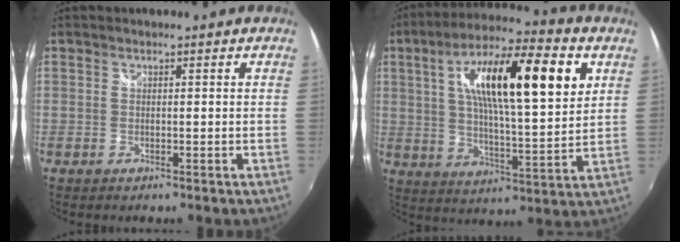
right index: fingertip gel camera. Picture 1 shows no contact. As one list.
[{"total": 21.0, "force": [7.2, 5.4, 18.9], "torque": [-0.322, 0.028, 0.109]}]